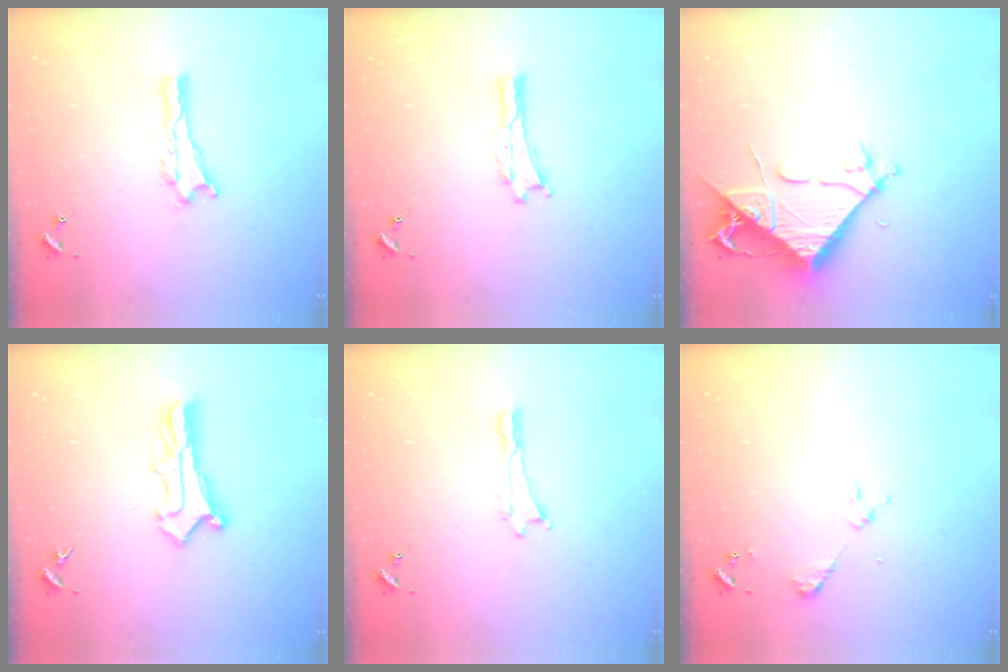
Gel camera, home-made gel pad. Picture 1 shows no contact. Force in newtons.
{"total": 0.0}
{"total": 8.7, "press": 8.6, "slide": 1.1}
{"total": 2.9, "press": 2.9, "slide": 0.3}
{"total": 0.0}
{"total": 2.2, "press": 2.2, "slide": 0.2}